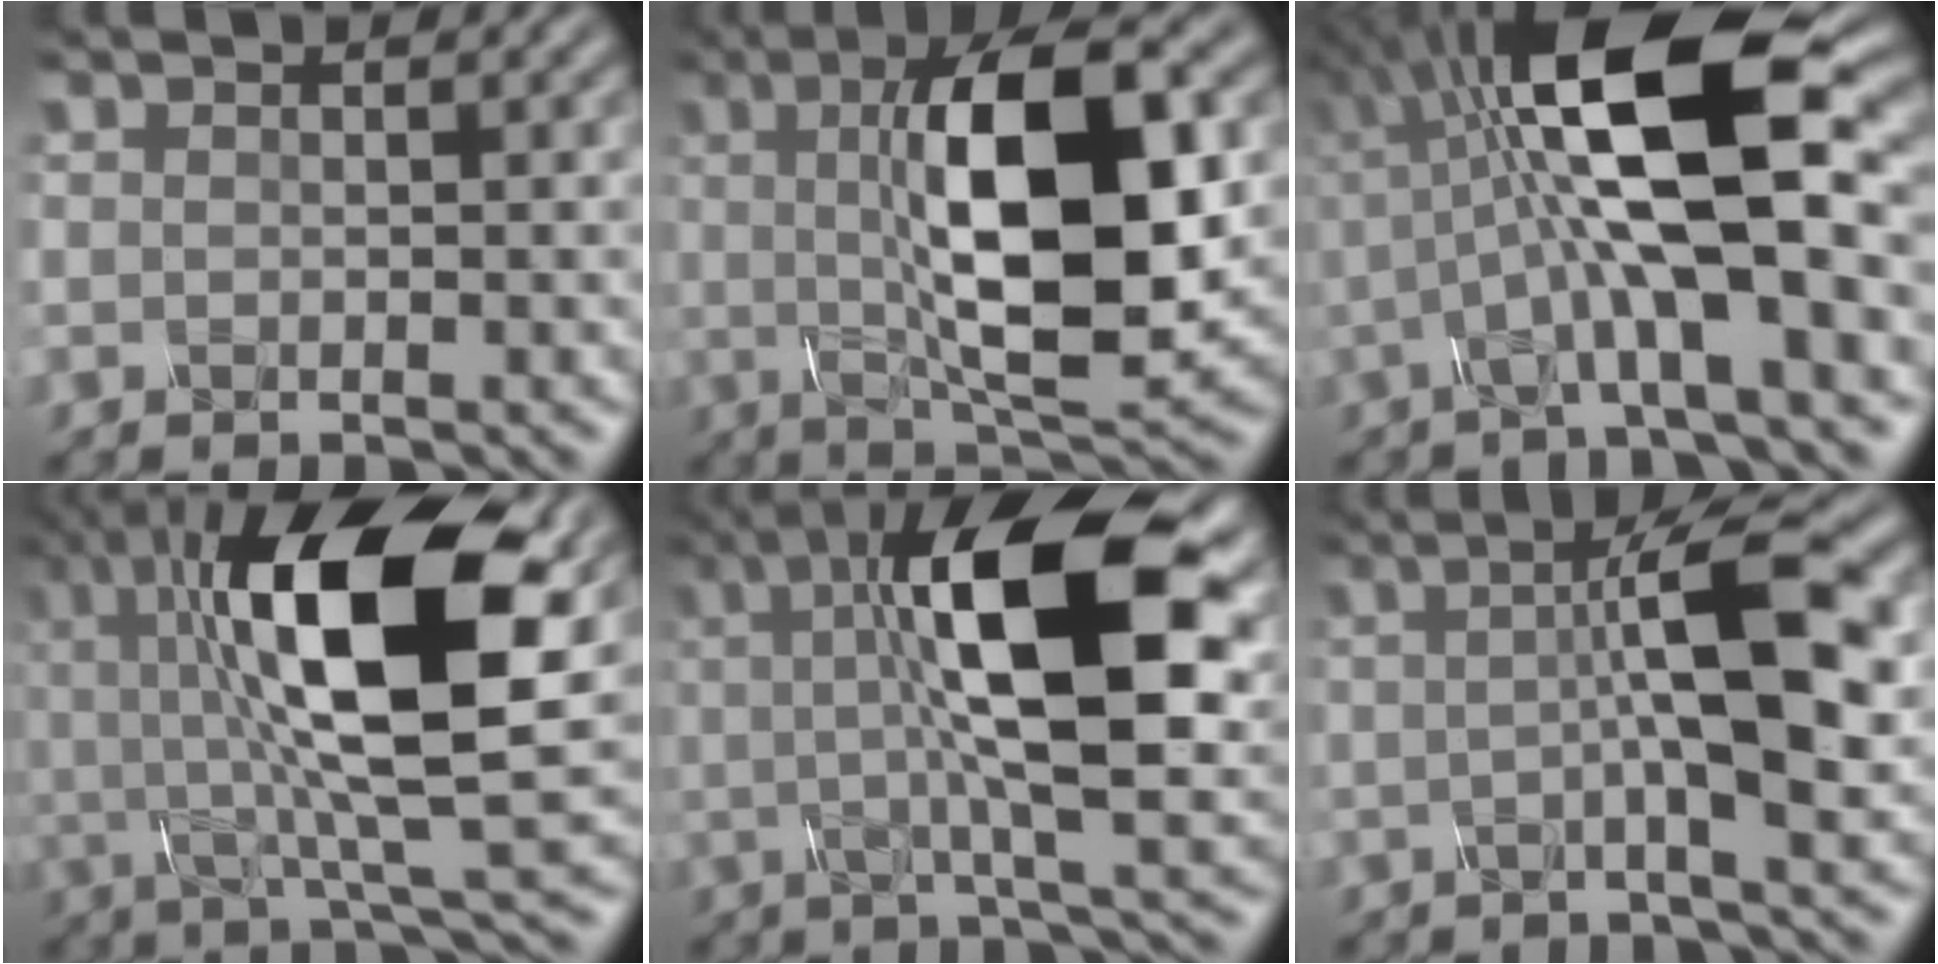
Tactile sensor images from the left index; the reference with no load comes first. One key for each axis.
{"total": 12.4, "fx": 1.5, "fy": 3.8, "fz": 11.7, "tx": -0.175, "ty": 0.005, "tz": 0.029}
{"total": 13.2, "fx": 0.8, "fy": 3.8, "fz": 12.6, "tx": -0.216, "ty": 0.026, "tz": 0.011}
{"total": 14.4, "fx": 3.8, "fy": 4.5, "fz": 13.2, "tx": -0.221, "ty": 0.007, "tz": 0.060}
{"total": 14.0, "fx": 2.9, "fy": 3.8, "fz": 13.2, "tx": -0.197, "ty": 0.015, "tz": 0.046}
{"total": 8.3, "fx": 1.0, "fy": 1.6, "fz": 8.0, "tx": -0.108, "ty": 0.013, "tz": 0.011}